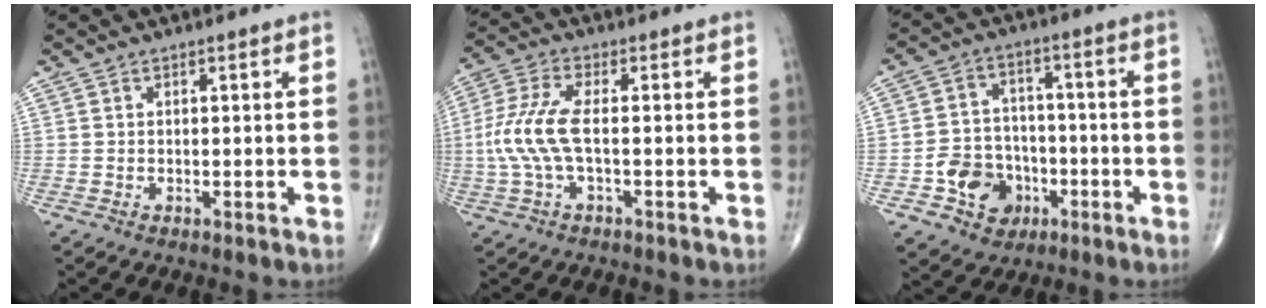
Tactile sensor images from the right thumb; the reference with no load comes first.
{"total": 8.7, "force": [-0.9, 3.0, 8.2], "torque": [-0.211, 0.017, -0.021]}
{"total": 10.3, "force": [-3.9, 8.5, 4.4], "torque": [-0.036, 0.029, -0.061]}